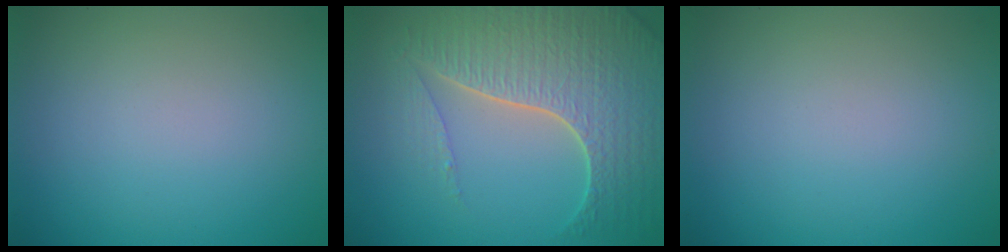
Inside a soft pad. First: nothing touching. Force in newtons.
{"total": 7.4, "press": 5.5, "slide": 5.0}
{"total": 0.0}